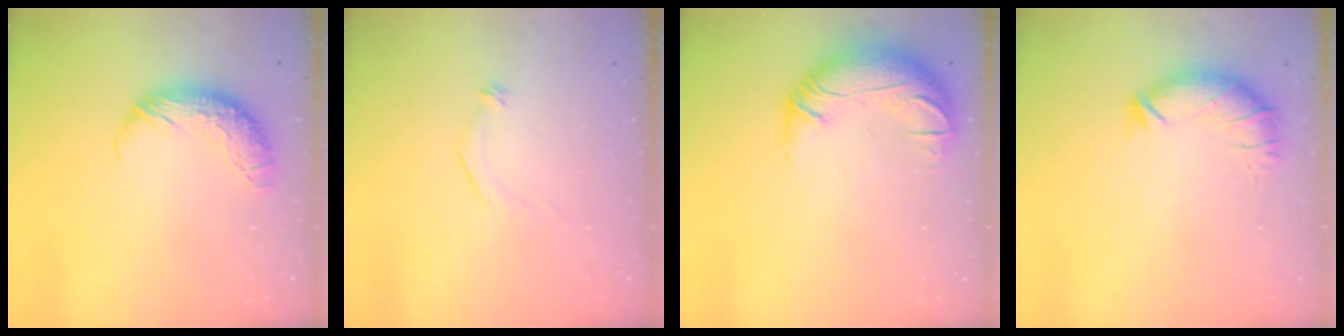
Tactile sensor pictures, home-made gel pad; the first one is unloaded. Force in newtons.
{"total": 7.2, "press": 7.2, "slide": 0.8}
{"total": 2.9, "press": 0.9, "slide": 2.8}
{"total": 3.0, "press": 2.3, "slide": 1.9}